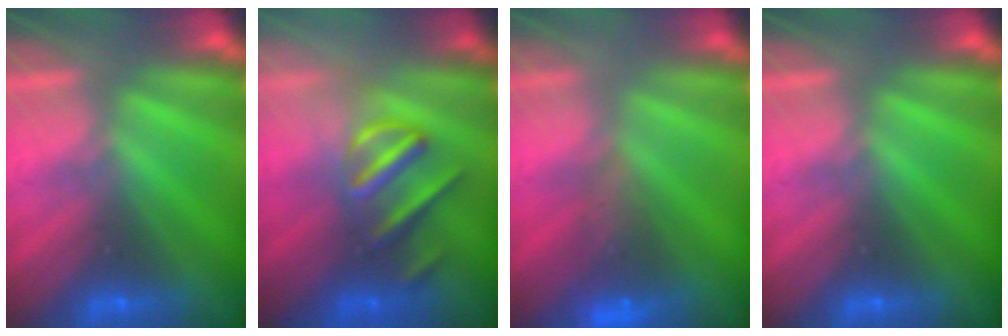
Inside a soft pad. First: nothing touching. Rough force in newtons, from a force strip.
{"total": 3.0}
{"total": 7.0}
{"total": 0.0}